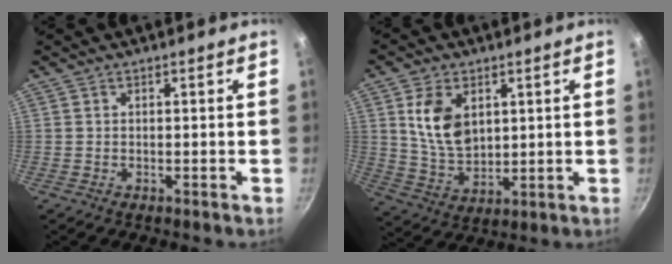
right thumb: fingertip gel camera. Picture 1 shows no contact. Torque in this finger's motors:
{"motor_torque": [0.98, 2.46, 1.03, -0.27, 0.08]}